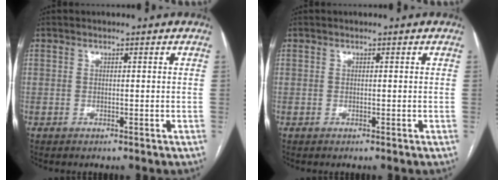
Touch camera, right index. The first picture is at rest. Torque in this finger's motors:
{"motor_torque": [0.00, 0.00, 0.00, 0.00]}